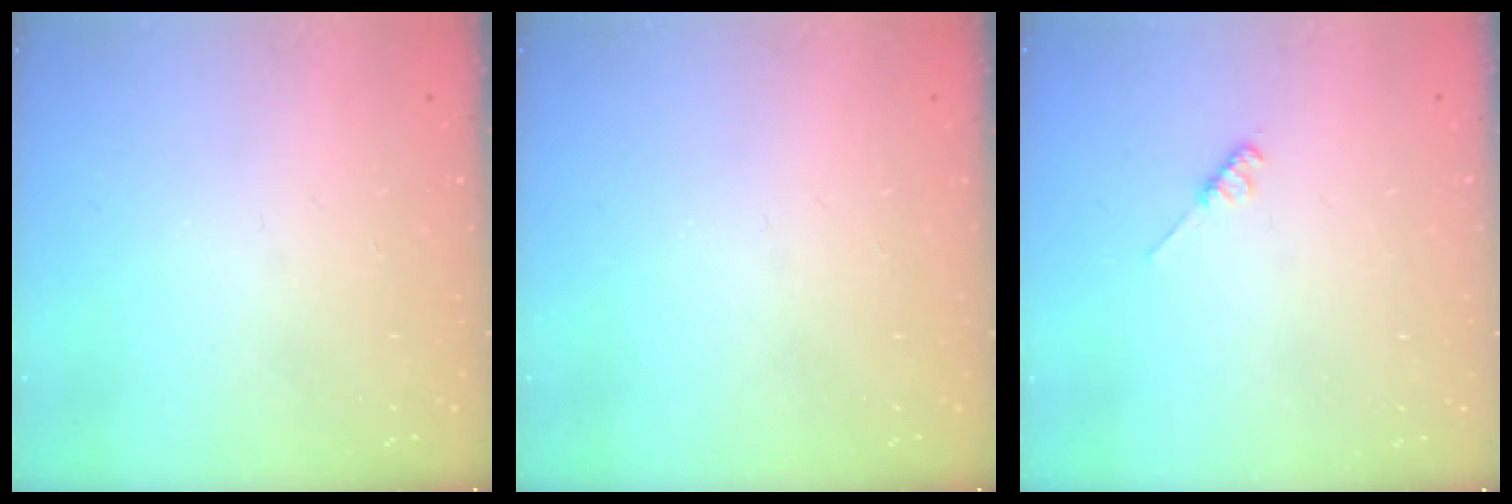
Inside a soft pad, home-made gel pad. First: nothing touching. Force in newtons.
{"total": 0.0}
{"total": 2.6, "press": 2.5, "slide": 0.4}